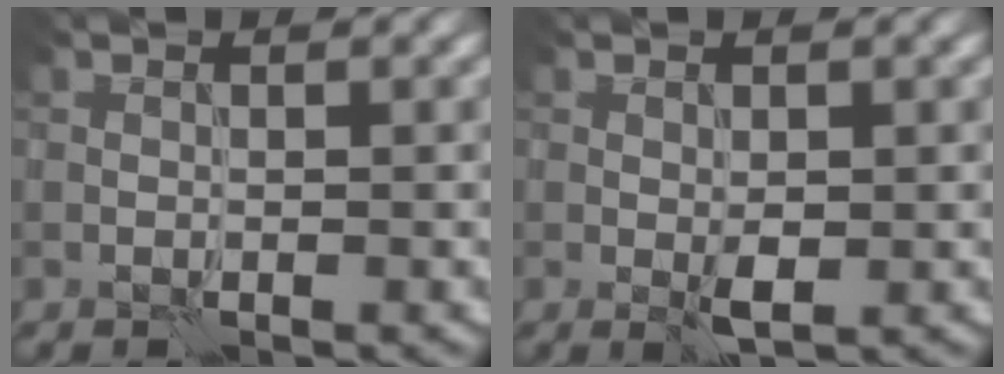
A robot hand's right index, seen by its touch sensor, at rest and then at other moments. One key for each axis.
{"total": 1.7, "fx": -0.1, "fy": 0.7, "fz": 1.5, "tx": -0.027, "ty": -0.002, "tz": 0.000}